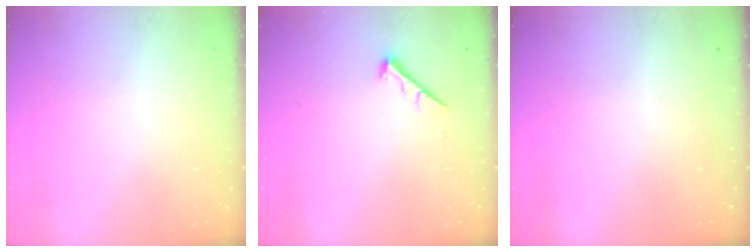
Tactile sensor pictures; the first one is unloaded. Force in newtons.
{"total": 5.4, "press": 5.4, "slide": 0.8}
{"total": 0.0}